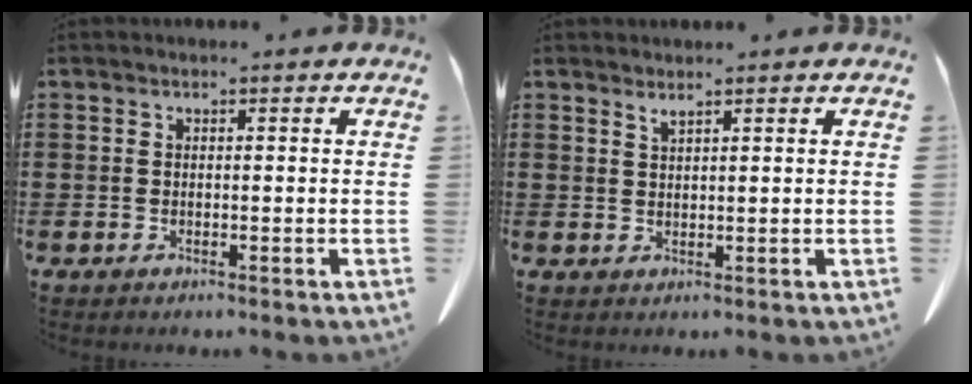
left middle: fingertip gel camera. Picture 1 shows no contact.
{"total": 1.5, "force": [1.3, -0.1, 0.6], "torque": [-0.016, -0.004, 0.026]}